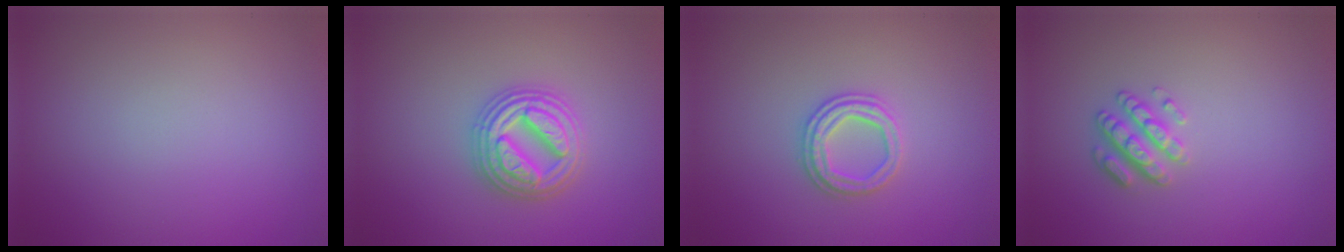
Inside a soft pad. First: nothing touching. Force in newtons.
{"total": 4.9, "press": 4.8, "slide": 0.7}
{"total": 2.9, "press": 2.7, "slide": 1.0}
{"total": 2.8, "press": 2.5, "slide": 1.0}